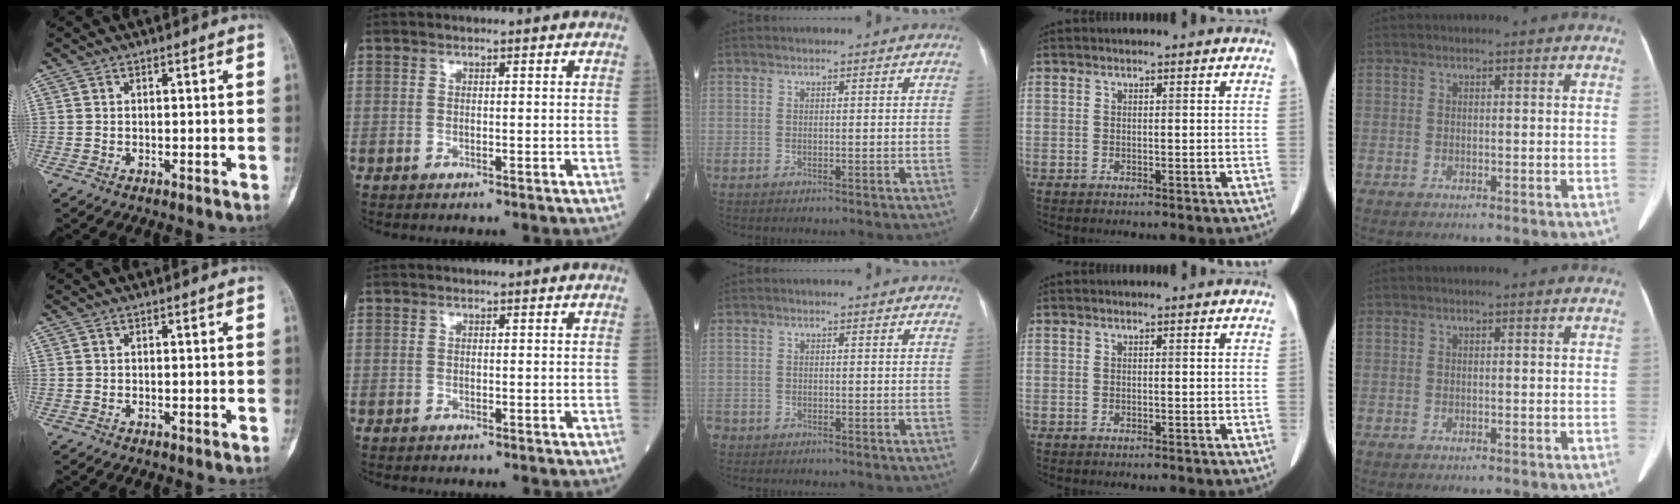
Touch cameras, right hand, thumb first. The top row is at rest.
{"middle": {"total": 1.5, "force": [-1.2, 1.0, 0.3], "torque": [-0.010, 0.000, -0.022]}}